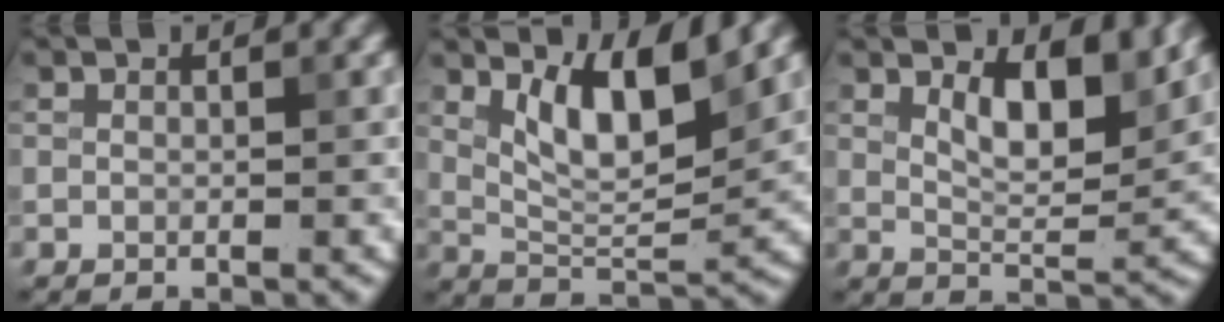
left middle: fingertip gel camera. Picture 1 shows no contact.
{"total": 6.3, "force": [3.0, 1.9, 5.2], "torque": [-0.090, -0.009, 0.054]}
{"total": 5.1, "force": [2.4, 1.9, 4.1], "torque": [-0.072, -0.007, 0.040]}